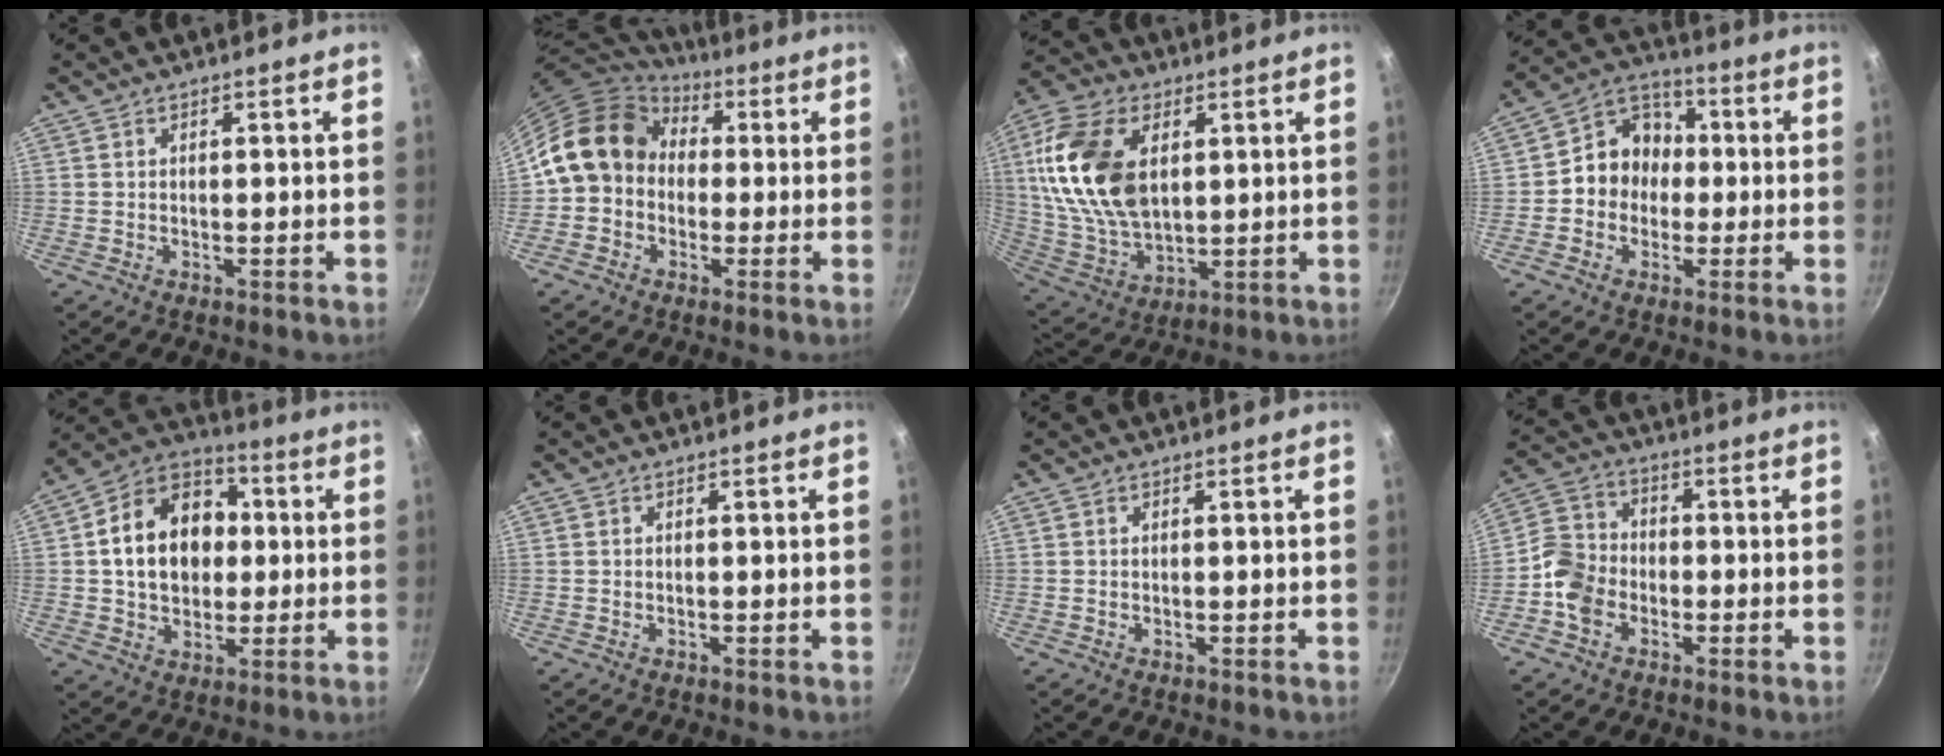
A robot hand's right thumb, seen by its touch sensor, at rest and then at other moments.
{"total": 13.6, "force": [1.3, 11.3, 7.3], "torque": [-0.098, 0.033, 0.003]}
{"total": 19.9, "force": [4.7, 12.2, 14.9], "torque": [-0.274, -0.011, 0.097]}
{"total": 10.2, "force": [-0.6, 9.0, 4.7], "torque": [-0.027, 0.031, -0.031]}
{"total": 16.9, "force": [1.6, 13.0, 10.7], "torque": [-0.146, 0.027, 0.017]}
{"total": 0.0}
{"total": 0.0}
{"total": 8.1, "force": [-2.9, 6.3, 4.1], "torque": [-0.059, 0.024, -0.073]}